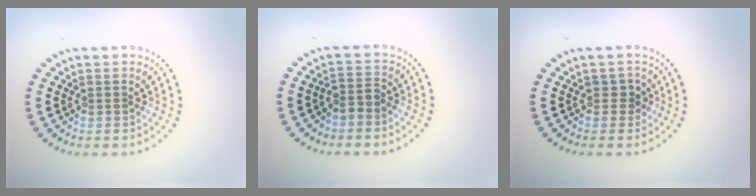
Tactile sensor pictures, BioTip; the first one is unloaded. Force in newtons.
{"total": 1.6, "press": 1.2, "slide": 1.0}
{"total": 1.2, "press": 1.1, "slide": 0.5}